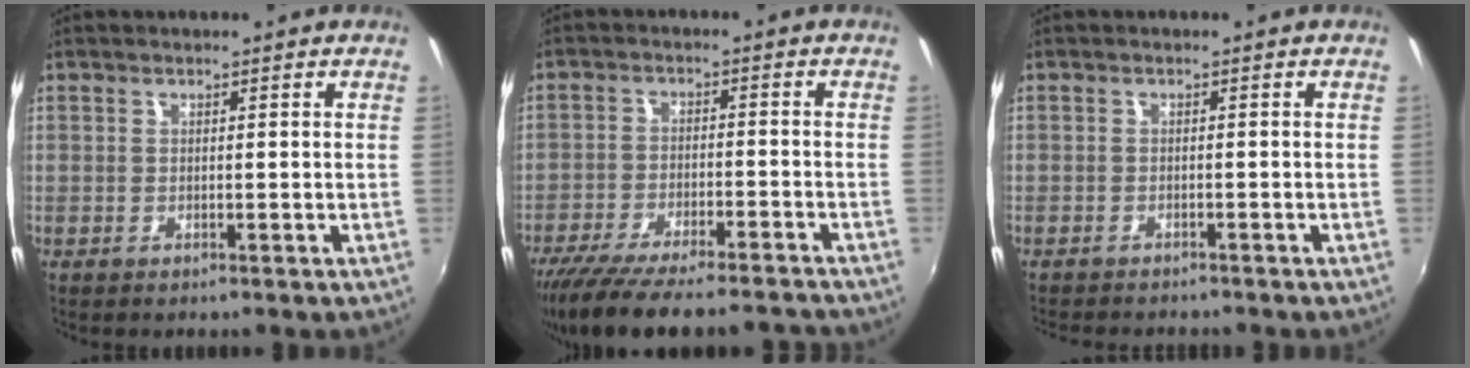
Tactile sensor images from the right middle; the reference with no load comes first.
{"total": 18.5, "force": [-16.1, 3.6, 8.5], "torque": [-0.165, -0.027, -0.243]}
{"total": 4.6, "force": [-4.3, 0.9, 1.4], "torque": [-0.039, -0.015, -0.066]}